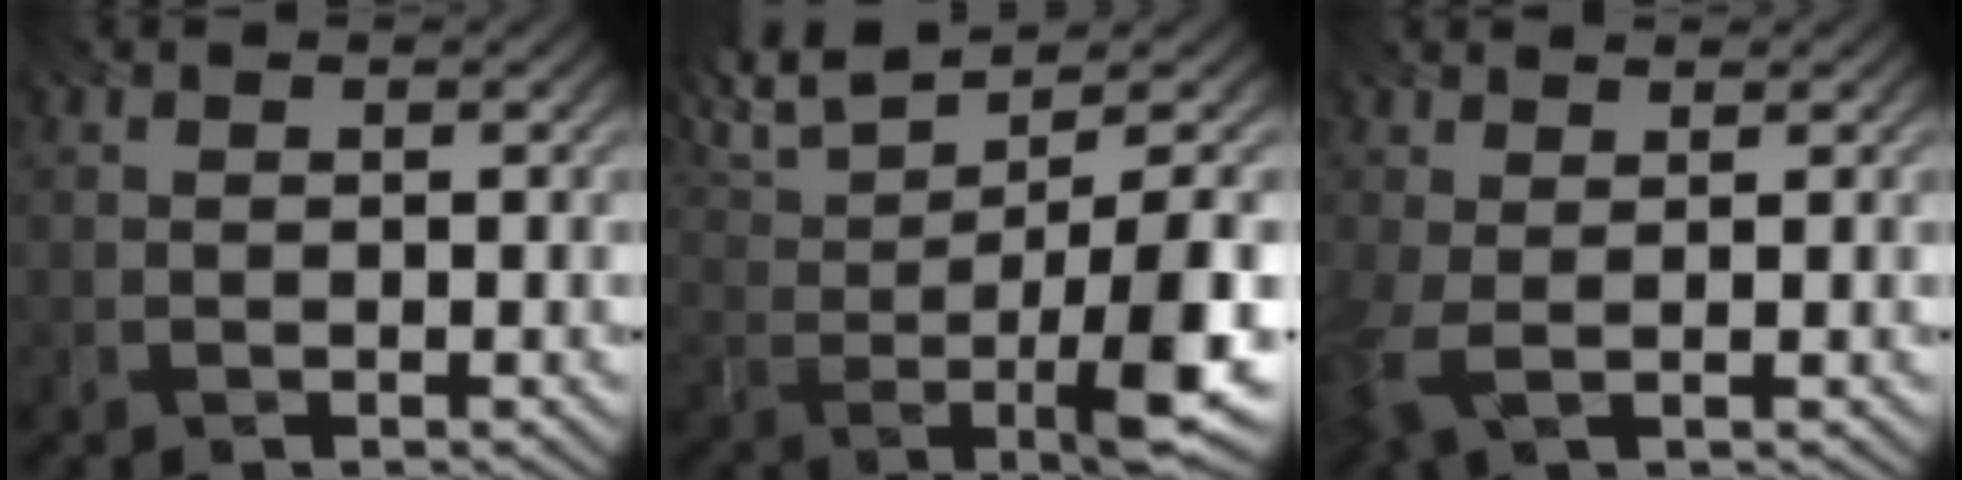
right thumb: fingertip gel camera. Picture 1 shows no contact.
{"total": 11.6, "force": [3.0, 3.5, 10.7], "torque": [-0.204, 0.014, 0.059]}
{"total": 3.9, "force": [0.9, 1.4, 3.5], "torque": [-0.088, 0.011, 0.012]}